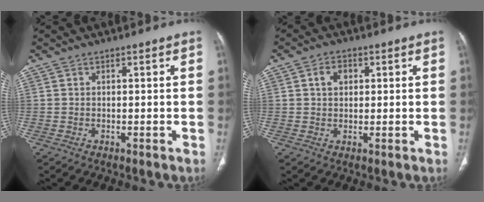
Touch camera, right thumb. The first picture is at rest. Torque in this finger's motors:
{"motor_torque": [0.01, 0.16, 0.21, -0.07, -0.01]}